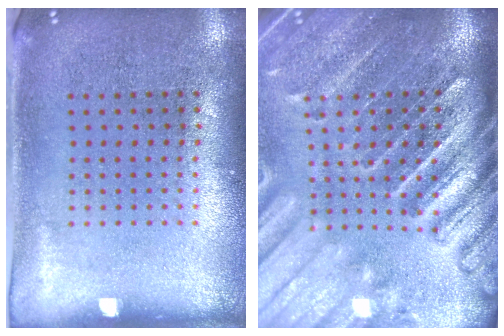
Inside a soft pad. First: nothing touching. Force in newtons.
{"total": 4.0, "press": 3.4, "slide": 2.1}